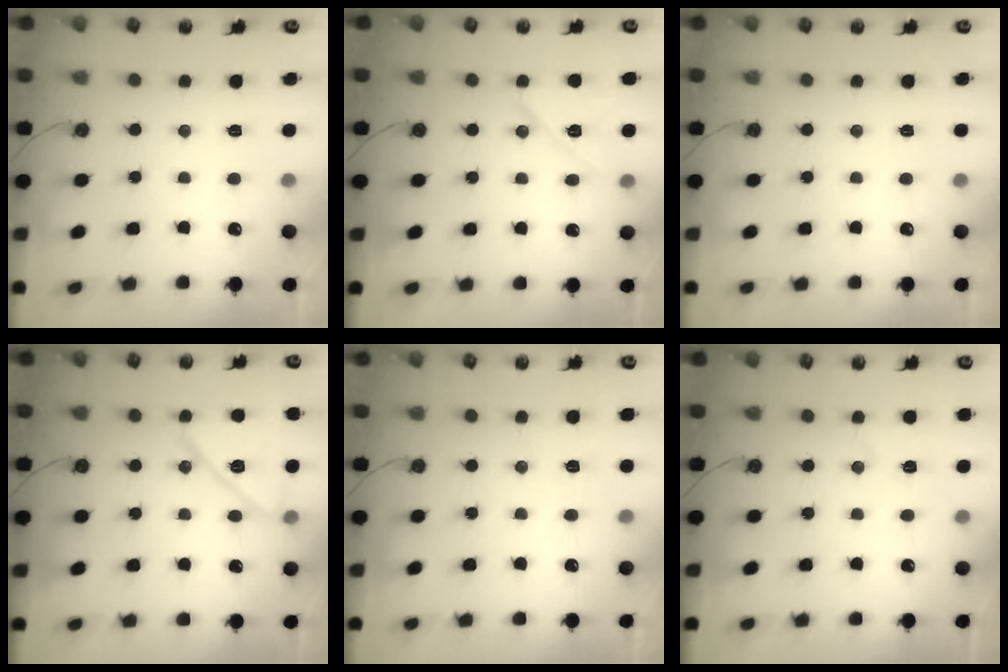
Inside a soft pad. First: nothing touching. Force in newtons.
{"total": 9.8, "press": 8.7, "slide": 4.7}
{"total": 0.0}
{"total": 14.2, "press": 14.2, "slide": 0.3}
{"total": 4.8, "press": 4.1, "slide": 2.4}
{"total": 6.8, "press": 4.3, "slide": 5.2}